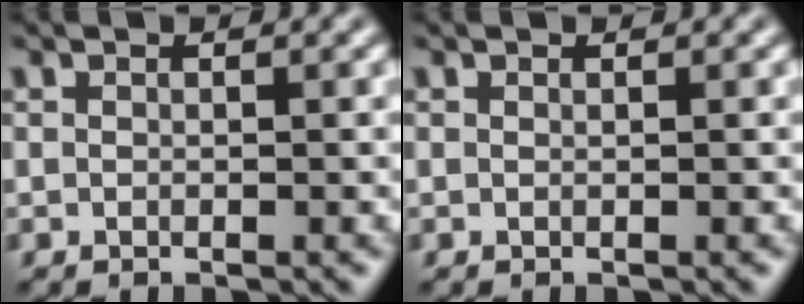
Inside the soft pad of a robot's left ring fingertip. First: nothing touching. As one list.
[{"total": 0.0}]